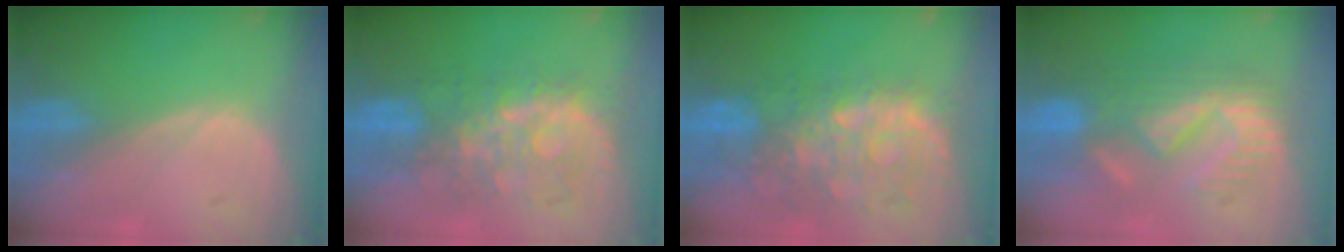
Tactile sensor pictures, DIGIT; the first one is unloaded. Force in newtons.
{"total": 8.6, "press": 8.5, "slide": 1.5}
{"total": 10.4, "press": 9.3, "slide": 4.7}
{"total": 9.0, "press": 8.9, "slide": 1.8}